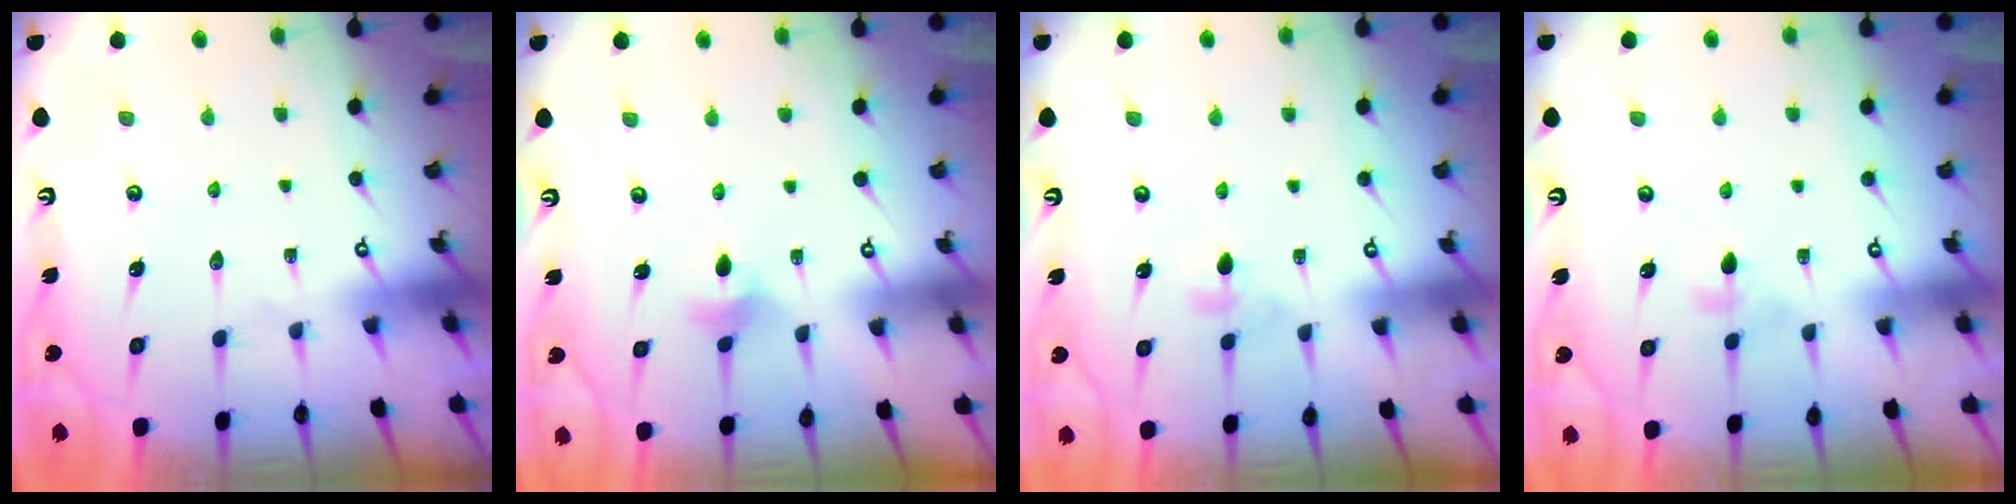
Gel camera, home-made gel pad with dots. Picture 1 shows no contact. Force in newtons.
{"total": 5.1, "press": 5.0, "slide": 0.8}
{"total": 3.2, "press": 3.1, "slide": 0.8}
{"total": 3.1, "press": 2.9, "slide": 0.9}